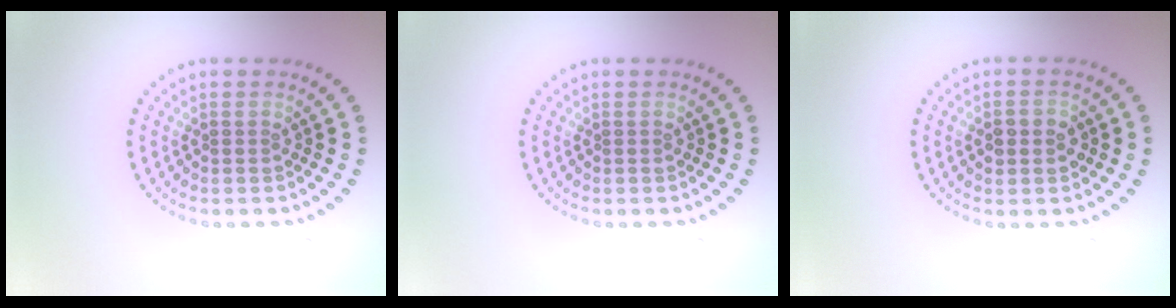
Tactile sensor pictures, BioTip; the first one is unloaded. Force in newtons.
{"total": 0.0}
{"total": 2.7, "press": 2.7, "slide": 0.0}